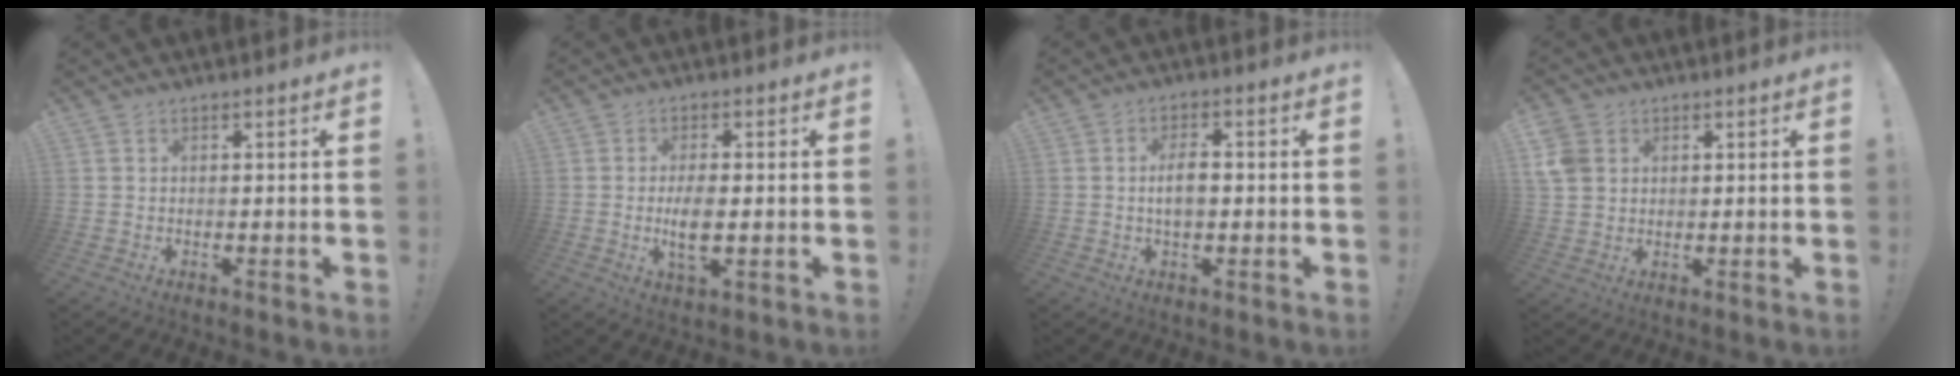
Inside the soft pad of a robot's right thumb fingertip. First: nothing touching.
{"total": 6.4, "force": [-0.7, 2.4, 5.9], "torque": [-0.112, -0.010, -0.014]}
{"total": 5.1, "force": [-0.3, 2.5, 4.5], "torque": [-0.072, 0.004, -0.011]}
{"total": 6.8, "force": [2.4, 5.4, 3.4], "torque": [-0.069, -0.002, 0.049]}